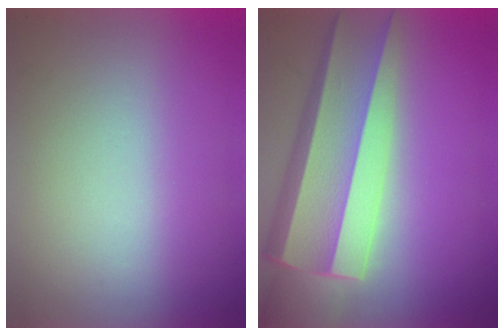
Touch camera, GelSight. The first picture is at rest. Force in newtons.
{"total": 8.1}